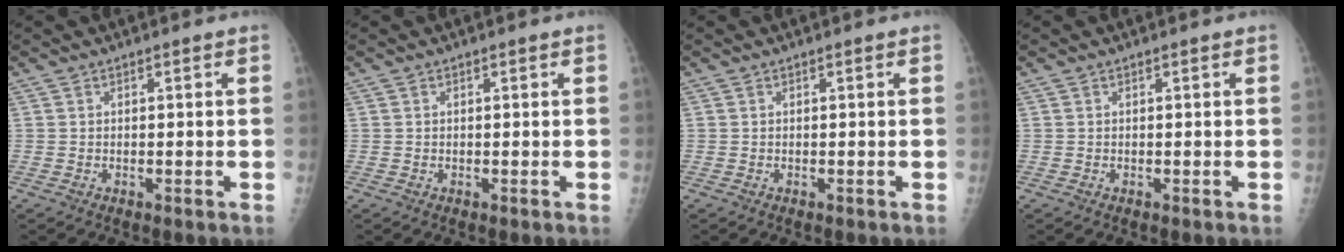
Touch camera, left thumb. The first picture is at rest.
{"total": 0.0}
{"total": 0.0}
{"total": 0.0}